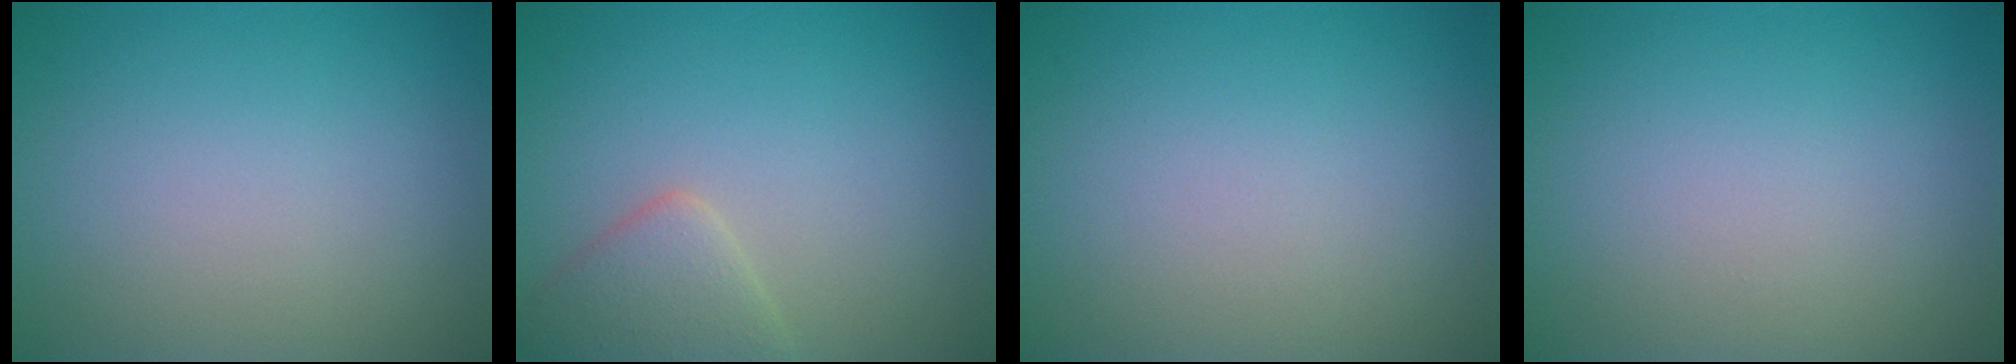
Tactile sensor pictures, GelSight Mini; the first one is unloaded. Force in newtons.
{"total": 2.9, "press": 2.9, "slide": 0.2}
{"total": 0.0}
{"total": 0.0}